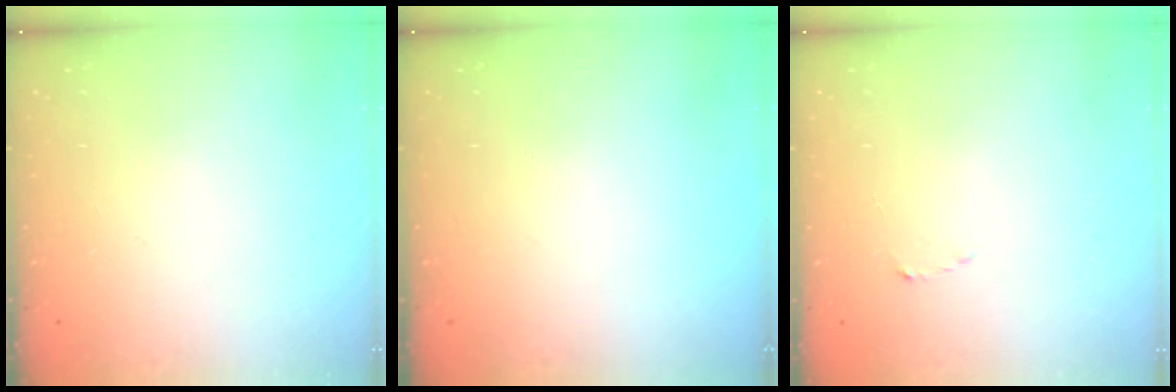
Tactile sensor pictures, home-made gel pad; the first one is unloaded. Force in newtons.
{"total": 0.0}
{"total": 1.5, "press": 1.5, "slide": 0.2}